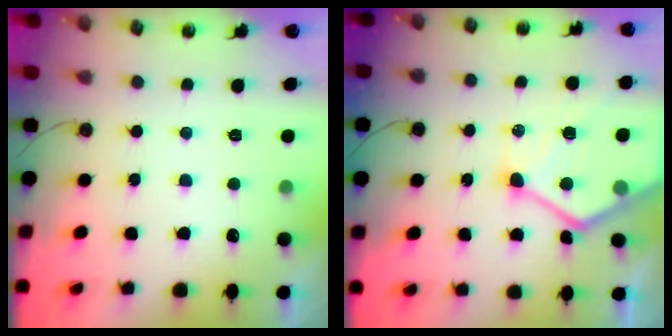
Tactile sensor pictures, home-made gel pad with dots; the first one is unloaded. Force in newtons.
{"total": 15.7, "press": 15.7, "slide": 1.6}